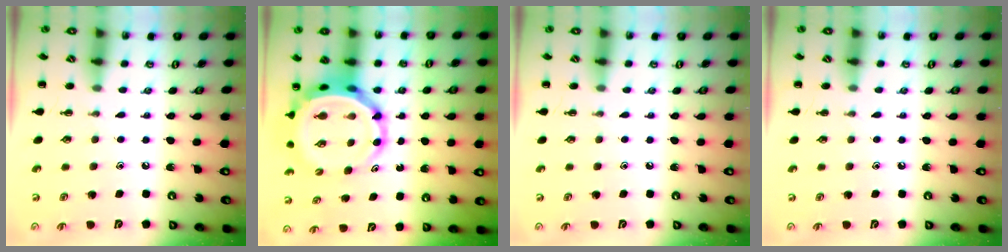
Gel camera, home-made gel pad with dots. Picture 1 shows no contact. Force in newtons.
{"total": 6.8, "press": 6.5, "slide": 1.9}
{"total": 0.0}
{"total": 0.0}